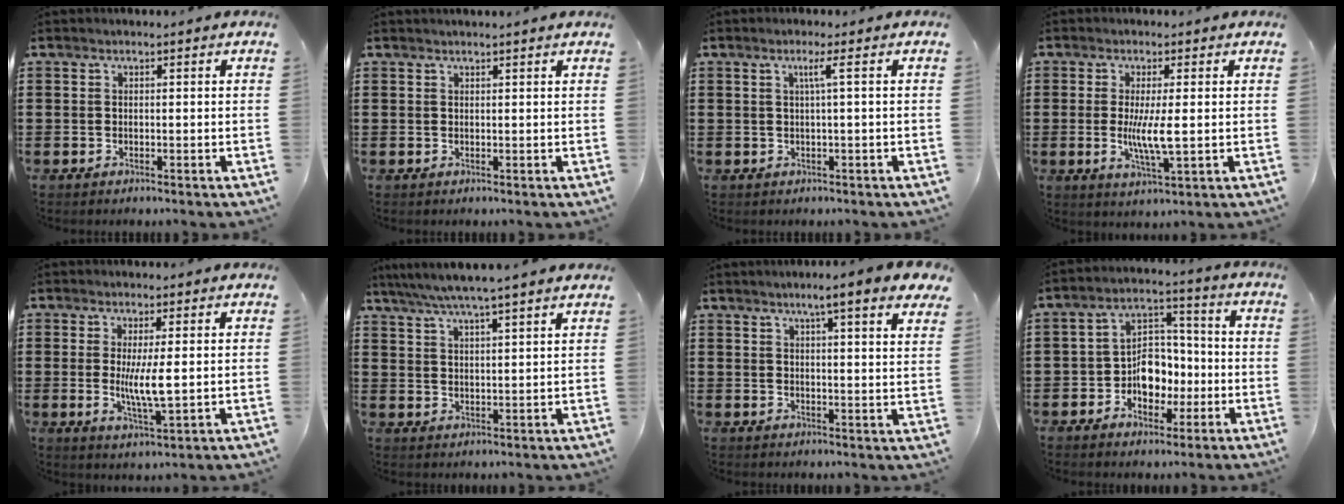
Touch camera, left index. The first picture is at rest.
{"total": 0.8, "force": [0.7, -0.1, 0.2], "torque": [-0.004, -0.002, 0.015]}
{"total": 2.2, "force": [0.6, -0.4, 2.1], "torque": [-0.041, 0.000, 0.006]}
{"total": 5.8, "force": [-0.1, 0.8, 5.8], "torque": [-0.108, -0.007, -0.005]}
{"total": 5.8, "force": [0.3, 1.0, 5.7], "torque": [-0.112, -0.005, 0.001]}
{"total": 4.9, "force": [4.4, -0.3, 2.1], "torque": [-0.056, -0.019, 0.075]}
{"total": 5.2, "force": [4.0, -0.4, 3.3], "torque": [-0.070, -0.015, 0.063]}
{"total": 7.2, "force": [-2.0, 5.7, 3.9], "torque": [-0.061, 0.015, -0.036]}